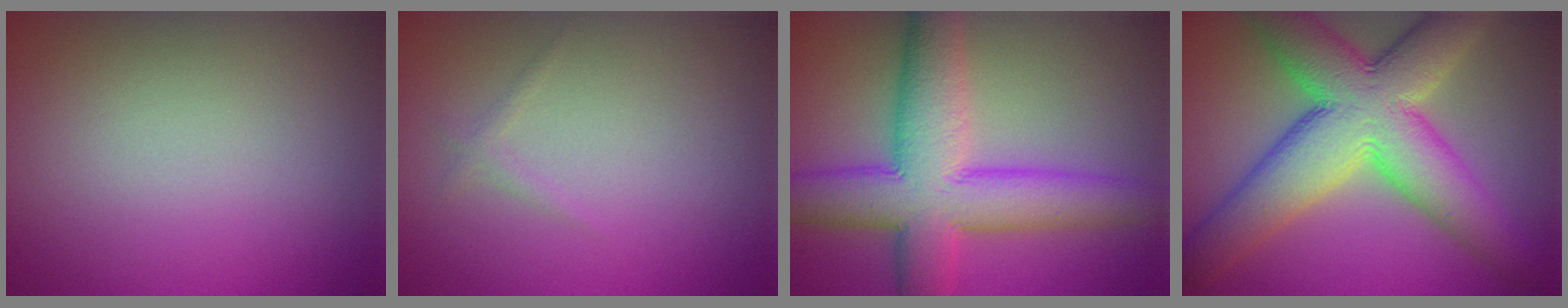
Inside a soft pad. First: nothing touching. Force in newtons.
{"total": 0.8, "press": 0.8, "slide": 0.1}
{"total": 9.7, "press": 9.7, "slide": 0.2}
{"total": 11.7, "press": 11.7, "slide": 0.6}